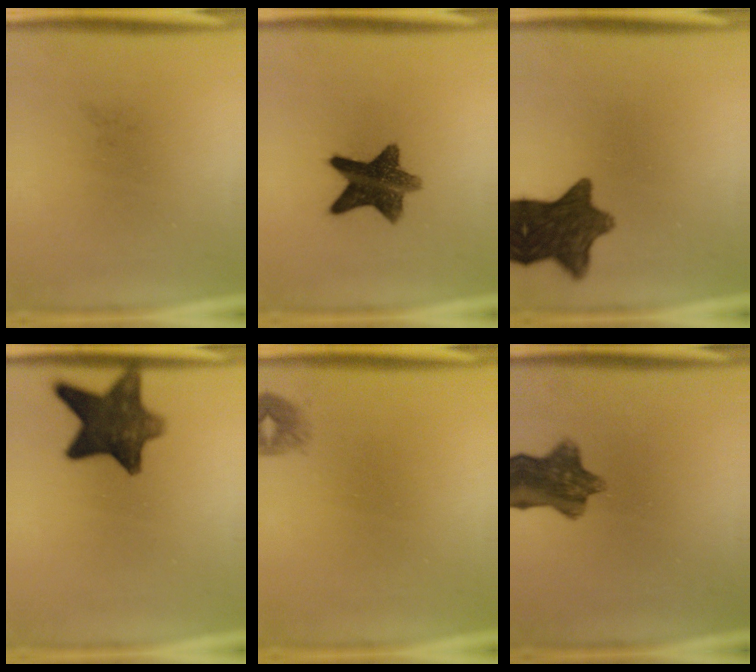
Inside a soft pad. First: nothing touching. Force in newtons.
{"total": 11.1}
{"total": 11.4}
{"total": 11.0}
{"total": 1.2}
{"total": 8.9}